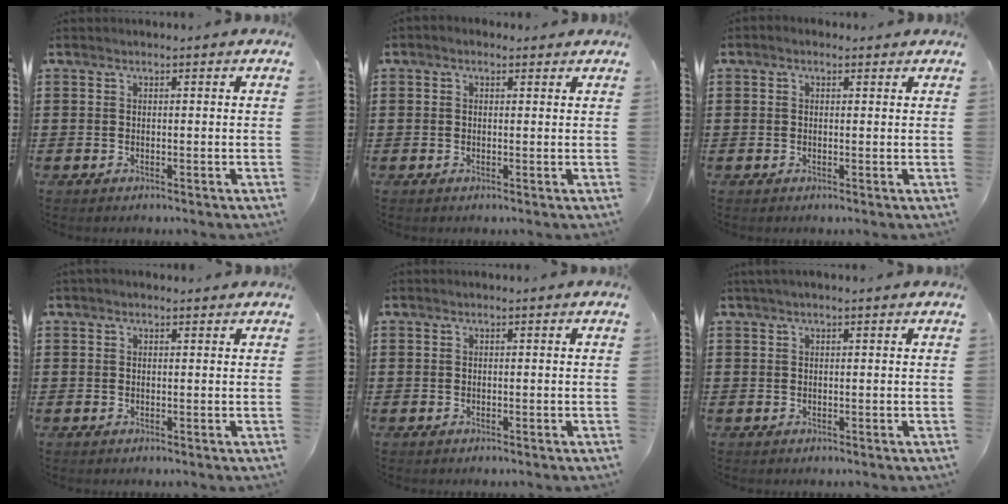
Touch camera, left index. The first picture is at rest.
{"total": 0.9, "force": [0.4, 0.6, 0.6], "torque": [-0.012, 0.006, 0.007]}
{"total": 0.8, "force": [0.2, 0.5, 0.5], "torque": [-0.011, 0.006, 0.003]}
{"total": 0.7, "force": [0.6, 0.4, 0.2], "torque": [-0.005, 0.002, 0.011]}
{"total": 0.0}
{"total": 0.7, "force": [0.4, 0.2, 0.5], "torque": [-0.011, 0.001, 0.008]}